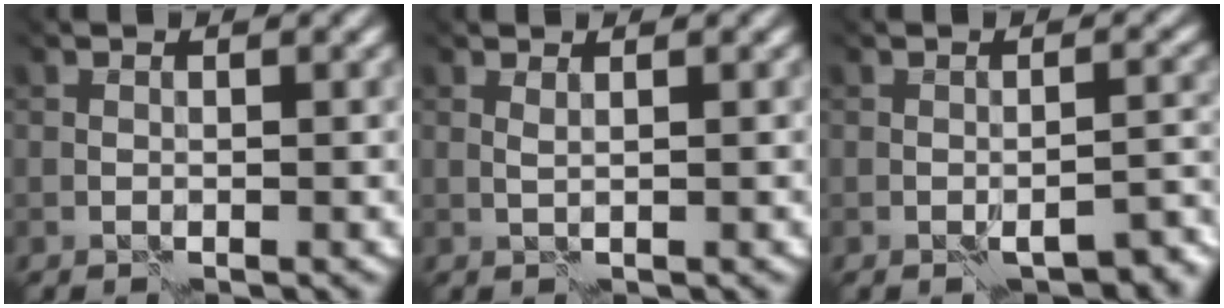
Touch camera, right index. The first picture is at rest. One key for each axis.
{"total": 2.4, "fx": 1.7, "fy": 0.7, "fz": 1.5, "tx": -0.026, "ty": 0.017, "tz": 0.019}
{"total": 3.4, "fx": -3.1, "fy": 0.1, "fz": 1.3, "tx": -0.006, "ty": 0.003, "tz": -0.026}